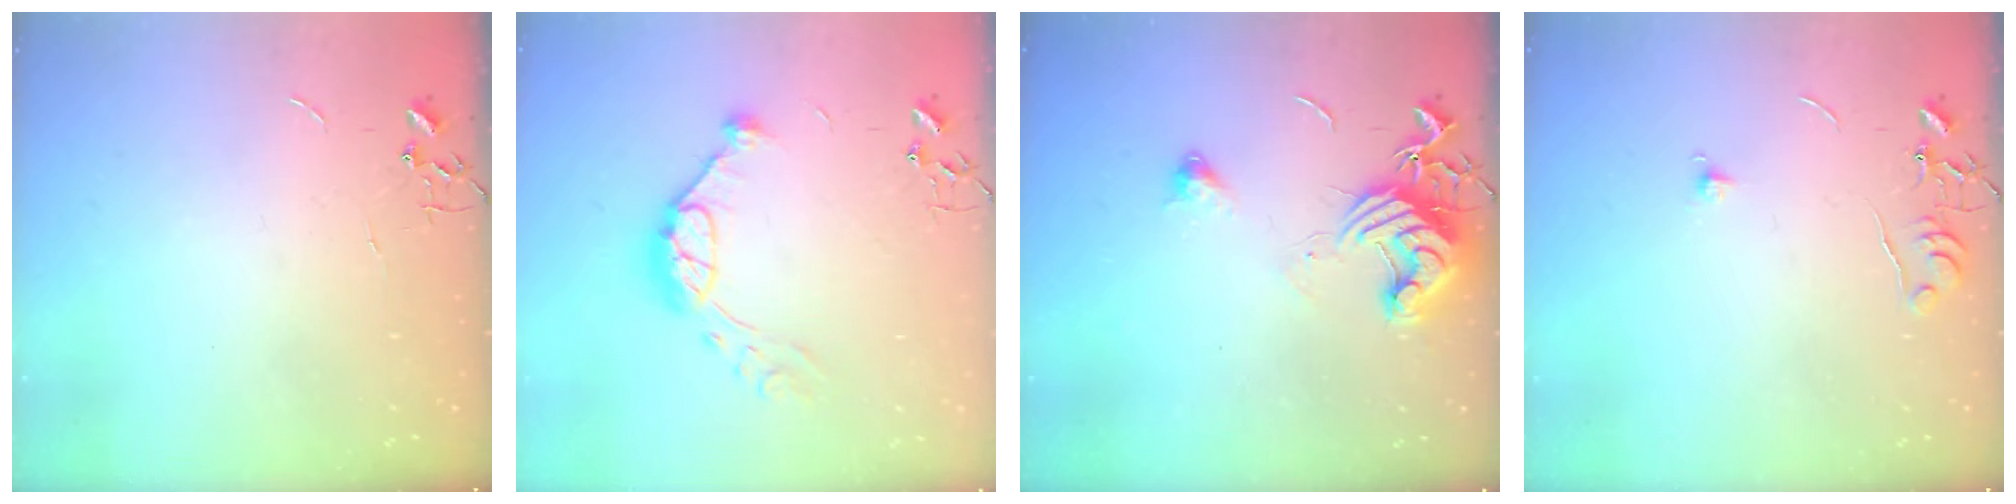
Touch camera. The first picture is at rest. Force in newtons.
{"total": 12.9, "press": 12.8, "slide": 0.9}
{"total": 12.7, "press": 12.6, "slide": 1.6}
{"total": 6.1, "press": 6.0, "slide": 0.6}